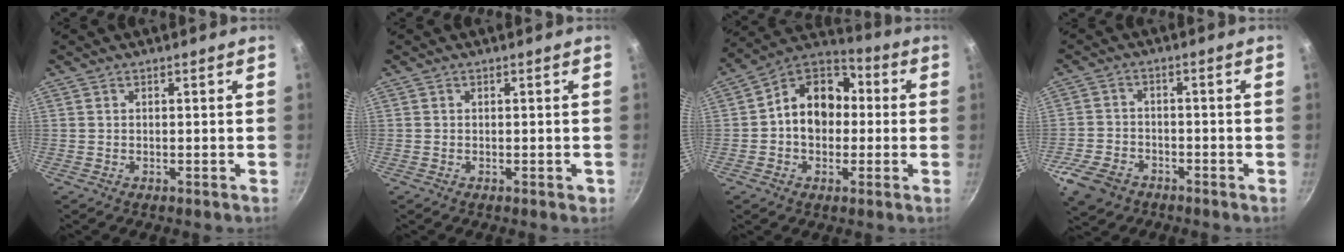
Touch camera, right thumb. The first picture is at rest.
{"total": 1.0, "force": [-0.3, 0.7, 0.6], "torque": [-0.001, 0.003, -0.005]}
{"total": 13.4, "force": [0.0, 10.5, 8.4], "torque": [-0.086, 0.039, -0.022]}
{"total": 8.3, "force": [-4.8, 5.5, 3.8], "torque": [-0.075, 0.031, -0.094]}